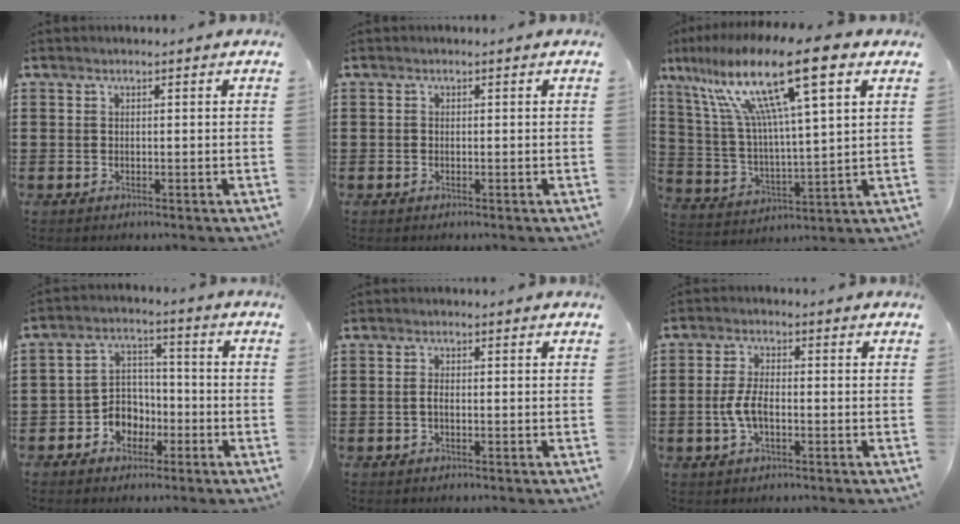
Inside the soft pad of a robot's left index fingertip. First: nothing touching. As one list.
[{"total": 0.5, "force": [-0.2, 0.4, 0.3], "torque": [-0.007, -0.001, -0.005]}, {"total": 17.0, "force": [10.0, 1.9, 13.6], "torque": [-0.291, -0.037, 0.156]}, {"total": 5.4, "force": [-2.7, 4.4, 1.6], "torque": [-0.045, 0.012, -0.054]}, {"total": 1.2, "force": [-0.4, 0.4, 1.0], "torque": [-0.029, -0.004, -0.009]}, {"total": 4.7, "force": [-1.0, 1.9, 4.1], "torque": [-0.100, -0.004, -0.025]}]